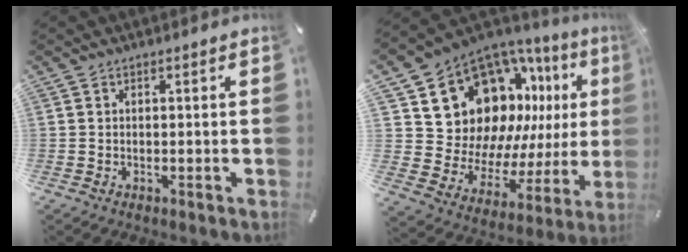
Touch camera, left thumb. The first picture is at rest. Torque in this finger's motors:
{"motor_torque": [2.53, 2.48, 1.51, -1.26, 0.50]}